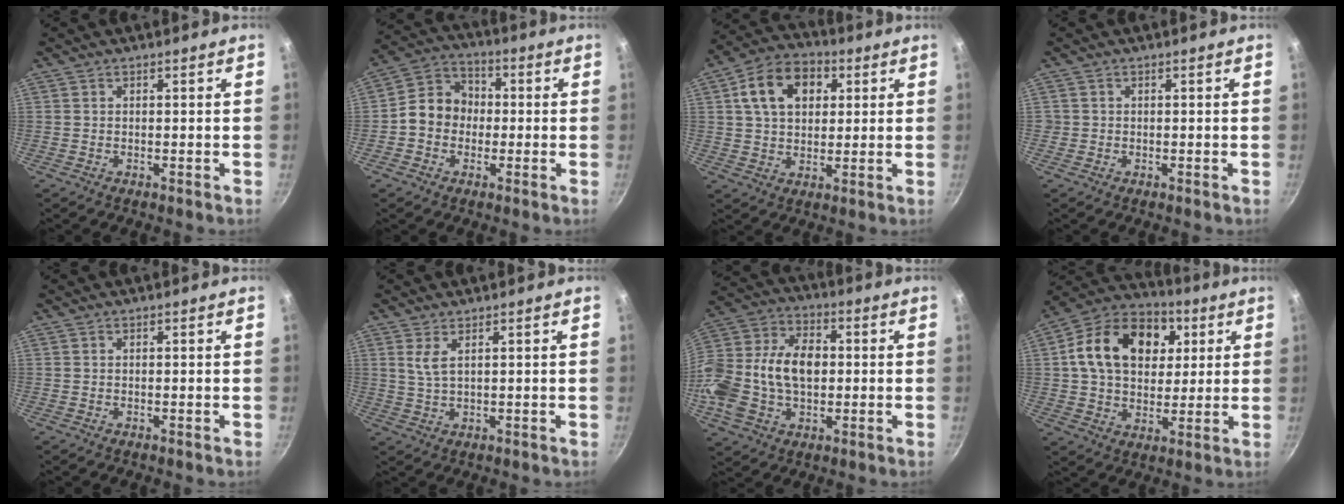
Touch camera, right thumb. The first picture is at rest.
{"total": 9.2, "force": [-0.9, 7.9, 4.7], "torque": [-0.046, 0.027, -0.037]}
{"total": 13.2, "force": [3.9, 9.3, 8.4], "torque": [-0.119, 0.013, 0.053]}
{"total": 1.0, "force": [-0.2, 1.0, 0.1], "torque": [0.002, 0.003, -0.003]}
{"total": 0.0}
{"total": 3.2, "force": [1.3, 1.1, 2.7], "torque": [-0.054, -0.011, 0.030]}
{"total": 20.9, "force": [-0.4, 14.4, 15.1], "torque": [-0.289, 0.042, -0.013]}
{"total": 19.4, "force": [4.9, 14.0, 12.4], "torque": [-0.179, 0.013, 0.069]}